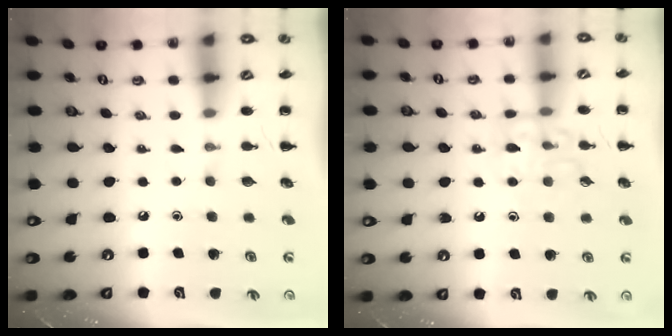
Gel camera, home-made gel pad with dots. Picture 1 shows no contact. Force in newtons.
{"total": 11.2, "press": 11.2, "slide": 0.7}